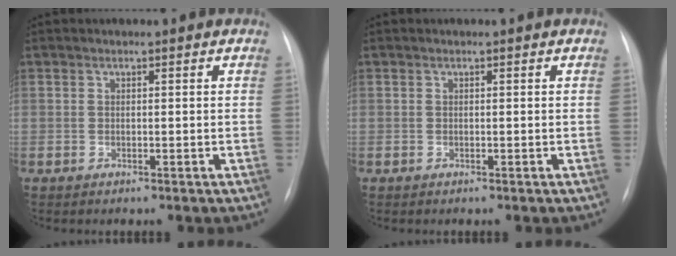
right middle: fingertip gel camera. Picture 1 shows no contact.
{"total": 0.0}